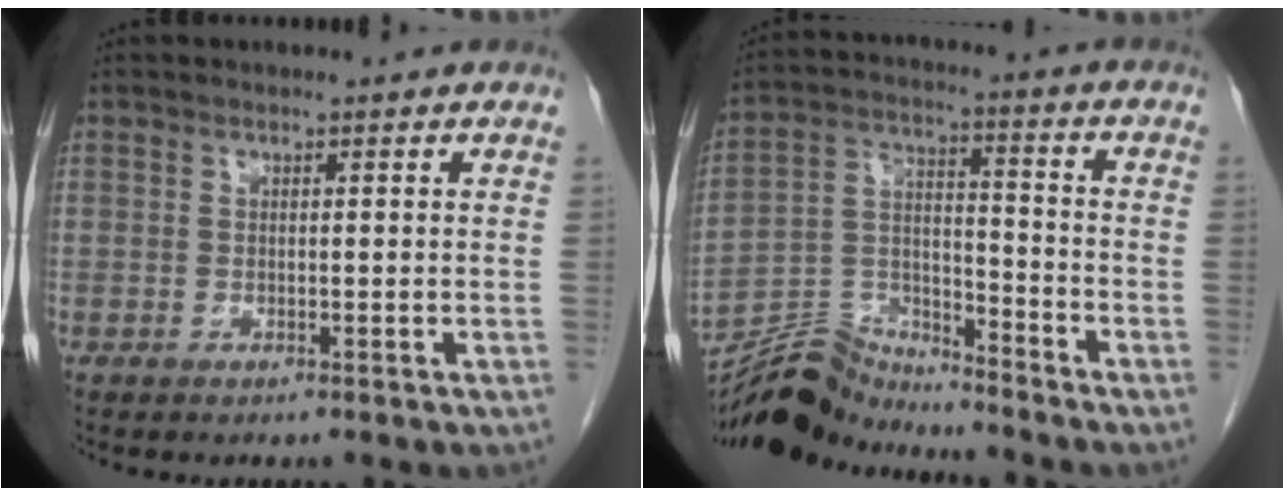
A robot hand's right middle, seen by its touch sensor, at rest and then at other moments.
{"total": 9.0, "force": [-9.0, 0.5, -0.3], "torque": [0.003, 0.028, -0.170]}